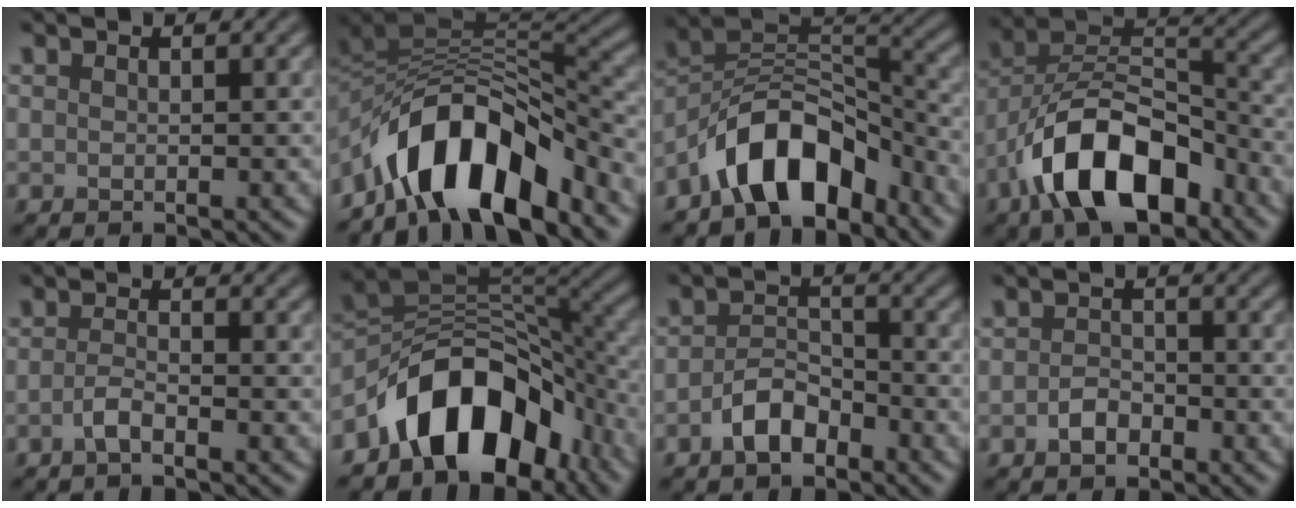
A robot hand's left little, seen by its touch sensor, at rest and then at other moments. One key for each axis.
{"total": 10.9, "fx": -6.7, "fy": 4.3, "fz": 7.4, "tx": -0.105, "ty": 0.009, "tz": -0.125}
{"total": 8.6, "fx": -5.8, "fy": 4.1, "fz": 4.8, "tx": -0.059, "ty": 0.012, "tz": -0.111}
{"total": 10.9, "fx": -6.2, "fy": 5.2, "fz": 7.4, "tx": -0.125, "ty": 0.016, "tz": -0.121}
{"total": 1.6, "fx": -0.9, "fy": 0.3, "fz": 1.2, "tx": -0.026, "ty": 0.004, "tz": -0.022}
{"total": 11.0, "fx": -6.2, "fy": 6.5, "fz": 6.4, "tx": -0.076, "ty": 0.007, "tz": -0.115}
{"total": 3.4, "fx": -2.0, "fy": 1.8, "fz": 2.1, "tx": -0.037, "ty": 0.009, "tz": -0.041}
{"total": 1.8, "fx": -1.0, "fy": 1.1, "fz": 1.0, "tx": -0.018, "ty": 0.004, "tz": -0.021}